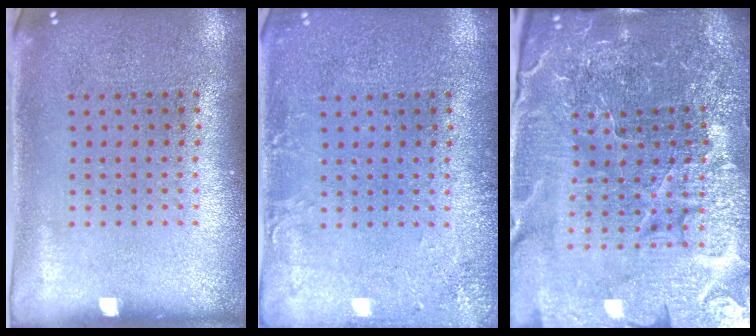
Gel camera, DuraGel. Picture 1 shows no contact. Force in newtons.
{"total": 1.9, "press": 1.9, "slide": 0.2}
{"total": 6.1, "press": 5.5, "slide": 2.5}